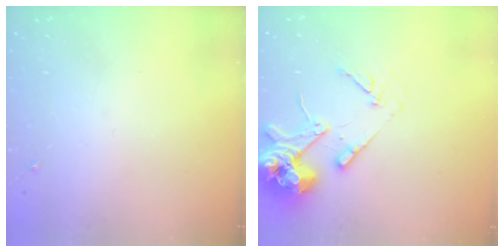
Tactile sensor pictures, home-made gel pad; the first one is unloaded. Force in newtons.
{"total": 14.9, "press": 14.7, "slide": 2.3}